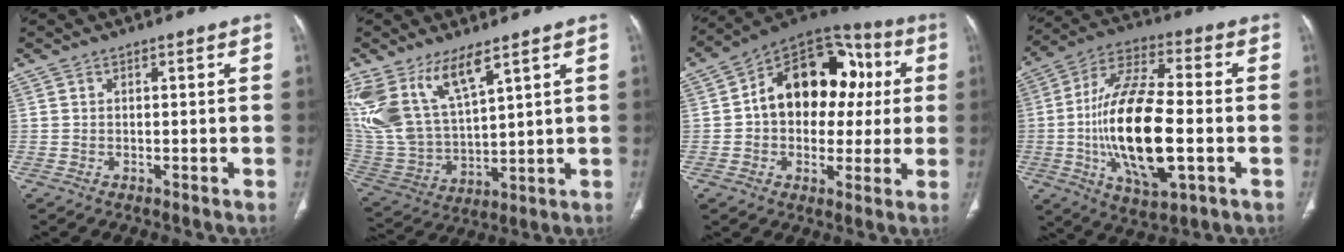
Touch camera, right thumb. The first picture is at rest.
{"total": 15.8, "force": [9.5, 6.2, 10.9], "torque": [-0.223, -0.034, 0.211]}
{"total": 20.1, "force": [2.5, 14.0, 14.2], "torque": [-0.160, 0.038, 0.030]}
{"total": 21.9, "force": [-3.3, 8.4, 19.9], "torque": [-0.382, 0.012, -0.055]}